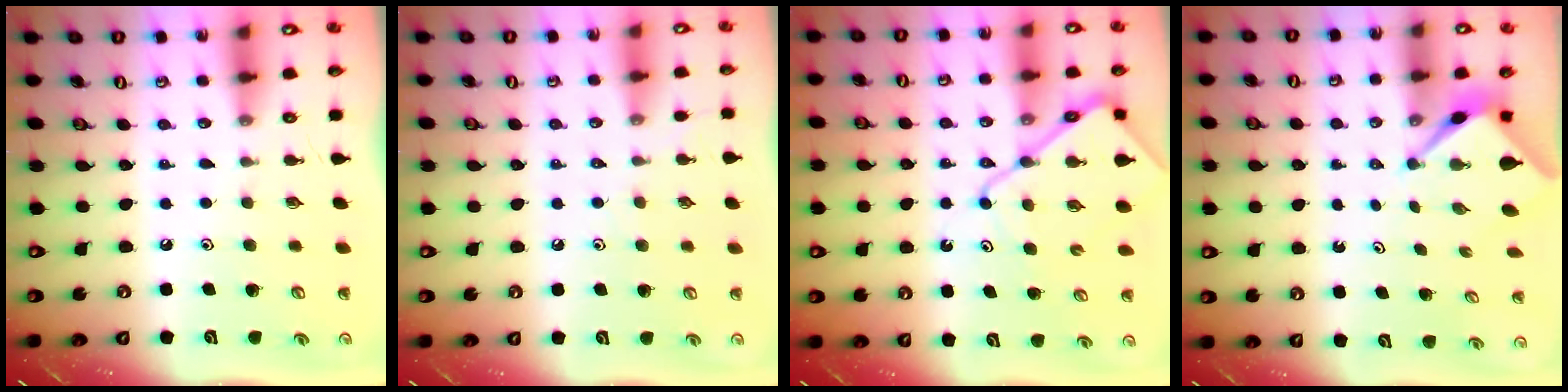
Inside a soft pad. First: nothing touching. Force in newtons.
{"total": 2.4, "press": 2.4, "slide": 0.4}
{"total": 12.9, "press": 12.8, "slide": 1.4}
{"total": 2.6, "press": 2.6, "slide": 0.1}